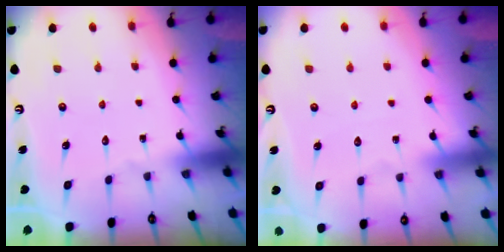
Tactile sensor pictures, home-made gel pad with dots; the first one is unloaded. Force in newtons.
{"total": 2.4, "press": 2.4, "slide": 0.4}